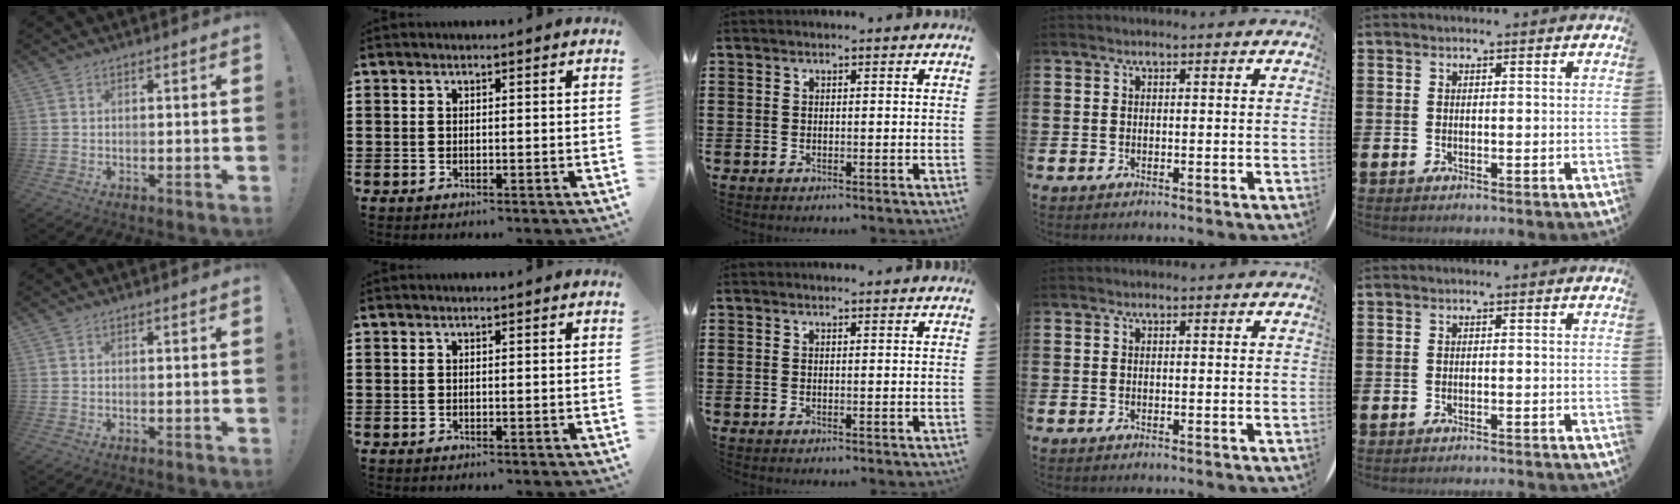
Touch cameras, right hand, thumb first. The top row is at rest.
{"middle": {"total": 0.8, "force": [0.8, 0.0, 0.1], "torque": [0.004, -0.006, 0.013]}}